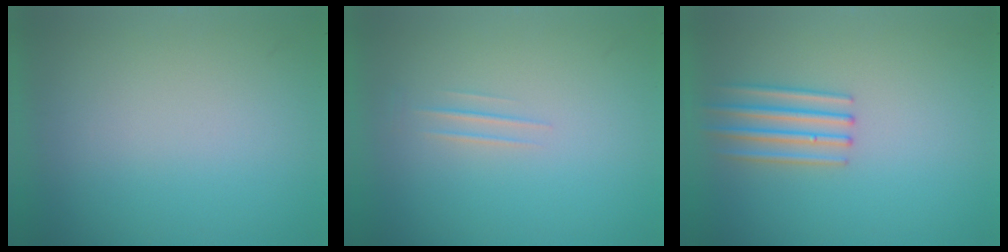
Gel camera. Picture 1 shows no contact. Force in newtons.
{"total": 1.0}
{"total": 2.7}